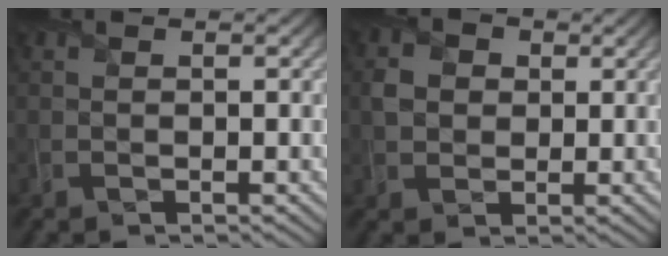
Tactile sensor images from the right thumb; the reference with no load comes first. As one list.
[{"total": 3.0, "force": [0.3, 2.6, 1.5], "torque": [-0.039, 0.002, 0.003]}]